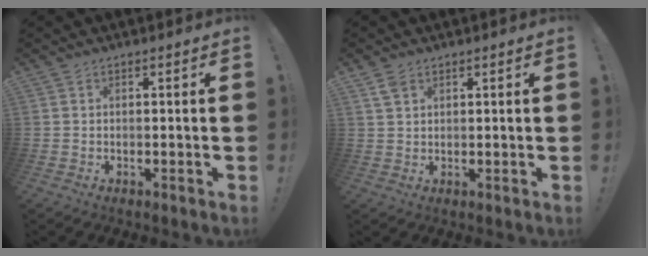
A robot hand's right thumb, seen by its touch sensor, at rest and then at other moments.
{"total": 3.2, "force": [2.1, 1.8, 1.6], "torque": [-0.021, -0.009, 0.038]}